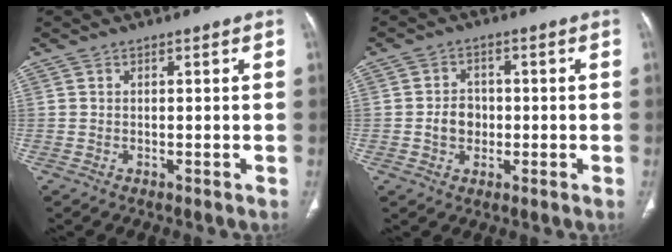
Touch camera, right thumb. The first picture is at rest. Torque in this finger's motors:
{"motor_torque": [0.72, 0.79, 0.42, -0.70, 0.09]}